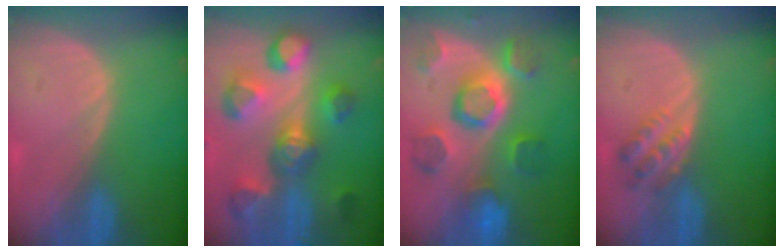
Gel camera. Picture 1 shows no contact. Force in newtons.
{"total": 11.0, "press": 9.9, "slide": 4.8}
{"total": 11.4, "press": 10.1, "slide": 5.3}
{"total": 4.6, "press": 4.0, "slide": 2.3}